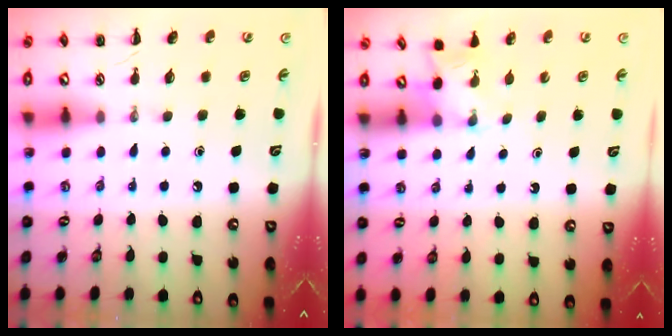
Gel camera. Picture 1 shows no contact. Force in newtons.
{"total": 2.6, "press": 2.5, "slide": 0.9}